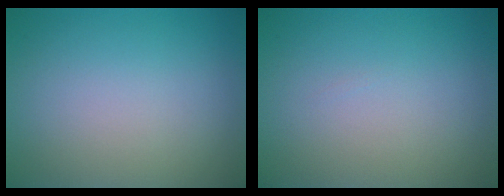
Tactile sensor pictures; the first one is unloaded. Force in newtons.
{"total": 0.0}